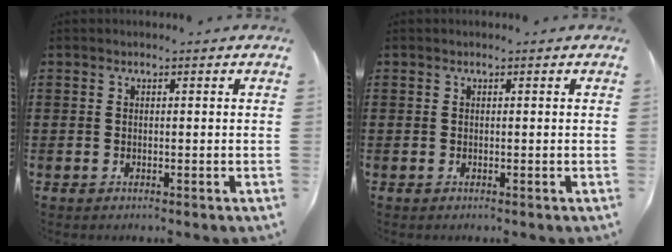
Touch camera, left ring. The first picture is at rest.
{"total": 0.0}